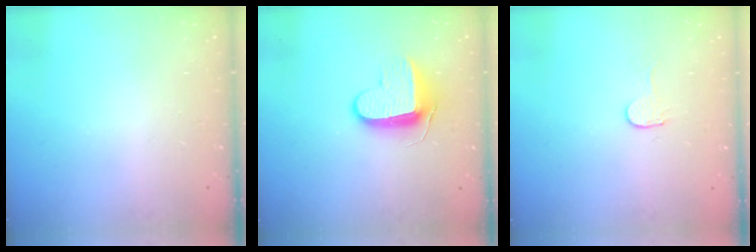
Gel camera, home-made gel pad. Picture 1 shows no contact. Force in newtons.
{"total": 9.2, "press": 9.2, "slide": 0.9}
{"total": 2.7, "press": 2.7, "slide": 0.2}